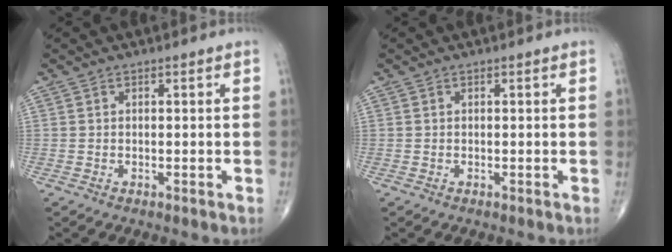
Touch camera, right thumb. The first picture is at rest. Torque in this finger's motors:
{"motor_torque": [0.00, 0.00, 0.00, 0.00, 0.00]}